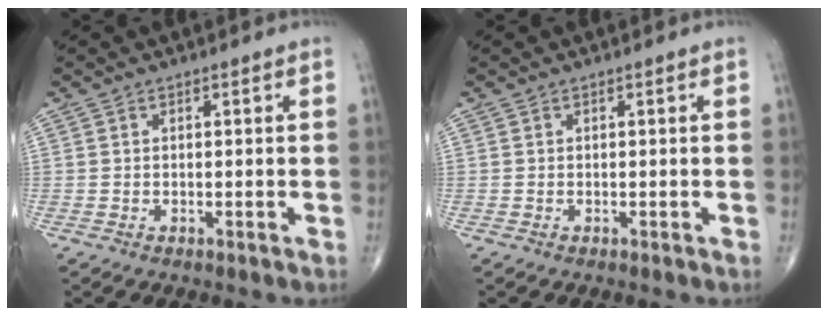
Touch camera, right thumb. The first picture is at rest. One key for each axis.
{"total": 0.0}